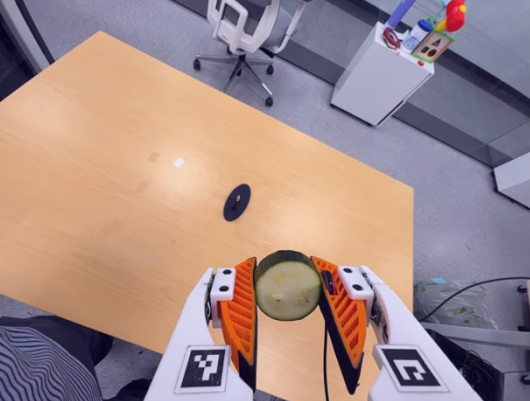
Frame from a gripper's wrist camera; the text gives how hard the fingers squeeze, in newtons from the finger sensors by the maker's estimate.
{"total": 12.3, "left": 11.6, "right": 13.0}